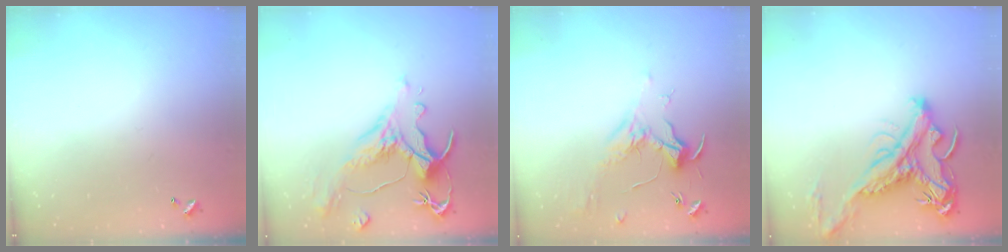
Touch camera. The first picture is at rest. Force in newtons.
{"total": 1.5, "press": 0.1, "slide": 1.5}
{"total": 1.8, "press": 1.7, "slide": 0.8}
{"total": 6.0, "press": 5.8, "slide": 1.7}